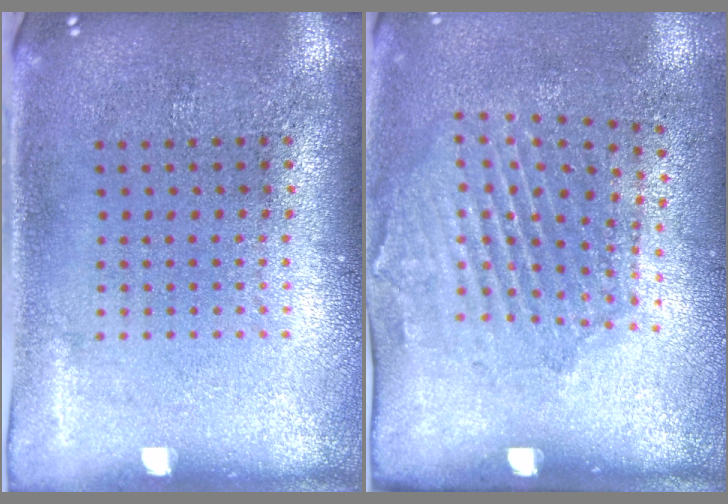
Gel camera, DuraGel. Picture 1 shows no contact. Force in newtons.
{"total": 1.9, "press": 1.3, "slide": 1.4}